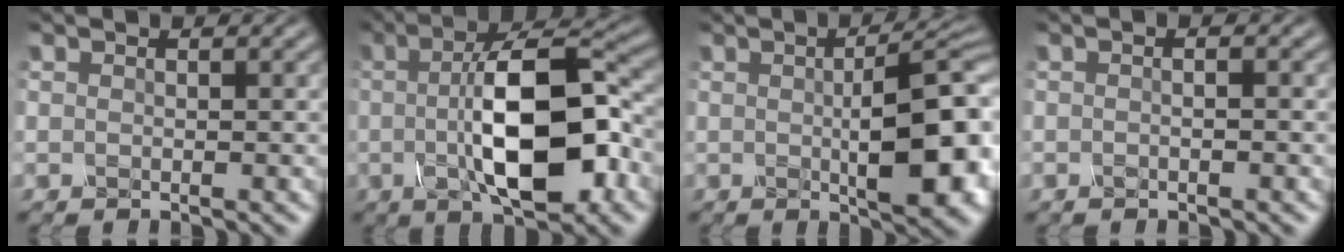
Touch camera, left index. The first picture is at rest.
{"total": 11.0, "force": [-0.8, 3.8, 10.2], "torque": [-0.161, 0.006, -0.014]}
{"total": 10.0, "force": [-0.2, 3.2, 9.4], "torque": [-0.127, -0.001, 0.002]}
{"total": 1.2, "force": [0.0, 0.3, 1.2], "torque": [-0.010, -0.004, -0.011]}